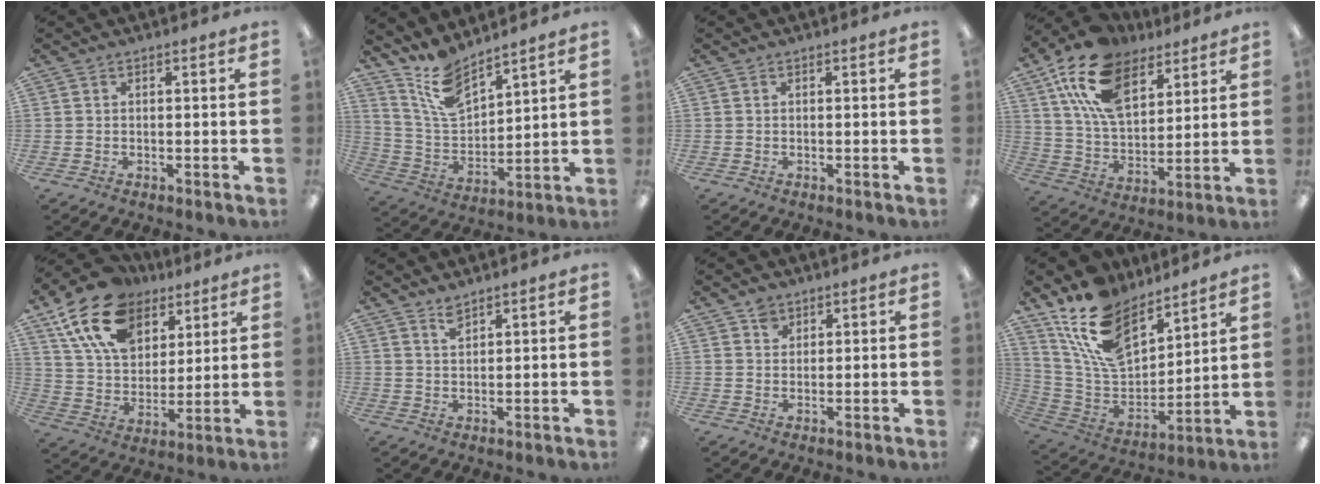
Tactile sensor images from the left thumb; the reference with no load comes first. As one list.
[{"total": 12.1, "force": [9.5, 4.5, 6.0], "torque": [-0.138, -0.043, 0.181]}, {"total": 0.0}, {"total": 18.6, "force": [10.9, 10.3, 10.9], "torque": [-0.217, -0.033, 0.200]}, {"total": 18.8, "force": [11.3, 11.8, 9.3], "torque": [-0.180, -0.040, 0.209]}, {"total": 2.5, "force": [2.2, 0.6, 1.0], "torque": [-0.014, -0.006, 0.040]}, {"total": 3.0, "force": [2.0, 2.2, 0.7], "torque": [-0.001, -0.007, 0.036]}, {"total": 18.3, "force": [12.6, 9.9, 8.9], "torque": [-0.185, -0.065, 0.238]}]